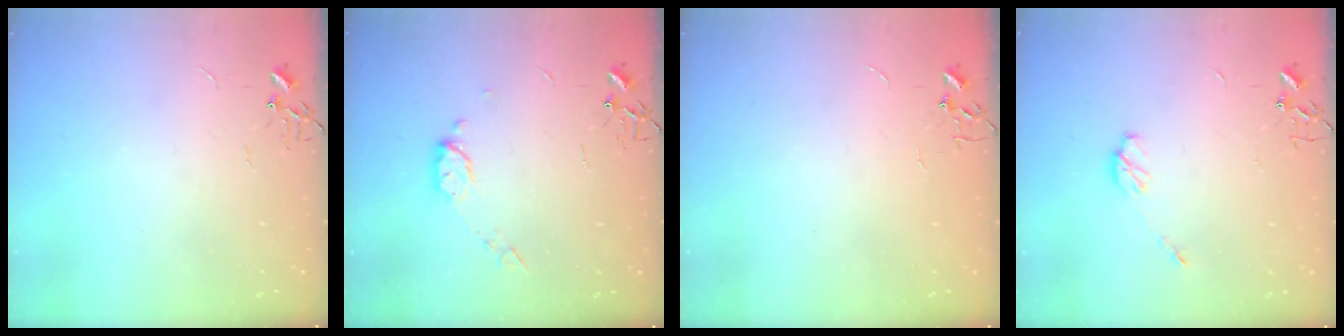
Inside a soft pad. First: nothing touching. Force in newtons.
{"total": 7.2, "press": 7.1, "slide": 0.6}
{"total": 0.0}
{"total": 5.5, "press": 5.5, "slide": 0.4}